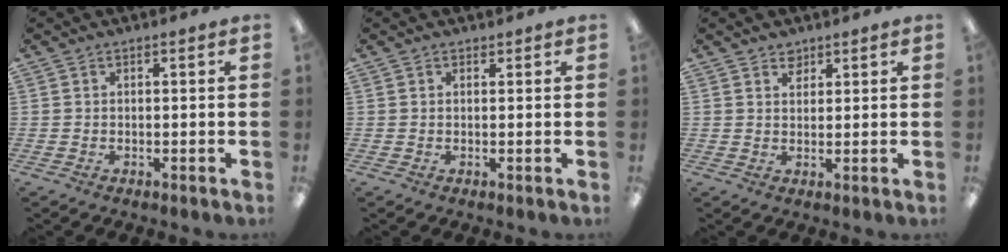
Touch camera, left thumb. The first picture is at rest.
{"total": 0.6, "force": [0.5, 0.4, 0.0], "torque": [0.007, -0.002, 0.008]}
{"total": 2.4, "force": [2.0, 1.3, 0.5], "torque": [0.005, -0.010, 0.036]}